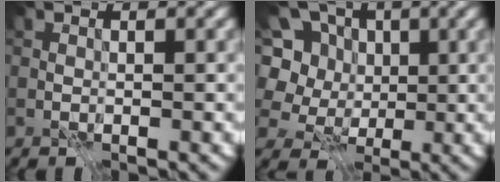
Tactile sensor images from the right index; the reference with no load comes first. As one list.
[{"total": 8.2, "force": [2.7, 6.7, 4.0], "torque": [-0.092, 0.029, 0.016]}]